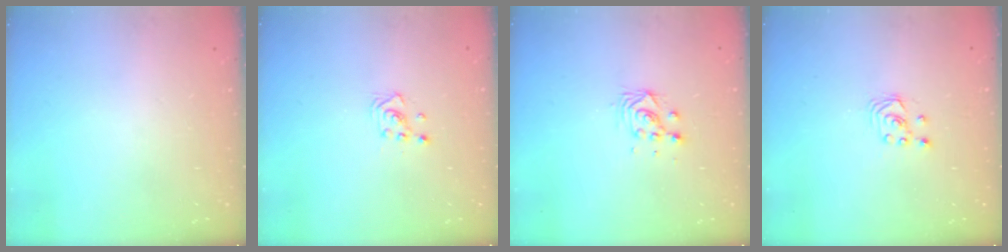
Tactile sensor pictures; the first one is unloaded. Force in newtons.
{"total": 2.8, "press": 2.8, "slide": 0.3}
{"total": 4.8, "press": 4.8, "slide": 0.3}
{"total": 1.8, "press": 1.8, "slide": 0.2}